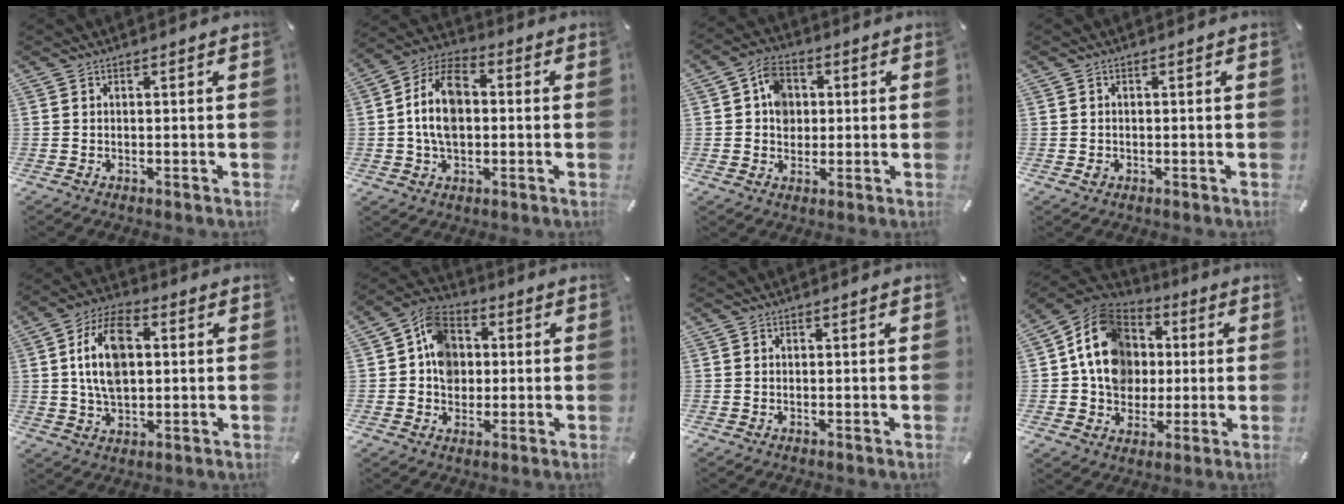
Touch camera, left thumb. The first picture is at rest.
{"total": 11.8, "force": [0.0, 7.9, 8.9], "torque": [-0.177, 0.016, 0.000]}
{"total": 7.1, "force": [1.0, 6.1, 3.5], "torque": [-0.055, 0.010, 0.017]}
{"total": 1.1, "force": [-0.3, 1.0, 0.4], "torque": [-0.008, 0.004, -0.006]}
{"total": 13.2, "force": [1.9, 8.2, 10.2], "torque": [-0.199, 0.007, 0.032]}
{"total": 10.1, "force": [0.6, 8.6, 5.2], "torque": [-0.094, 0.014, 0.014]}
{"total": 0.0}
{"total": 15.9, "force": [1.5, 14.4, 6.7], "torque": [-0.129, 0.004, 0.033]}